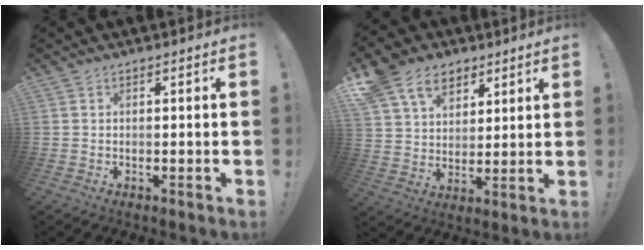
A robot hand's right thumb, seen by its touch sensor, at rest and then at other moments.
{"total": 14.4, "force": [8.0, 10.5, 5.9], "torque": [-0.104, -0.036, 0.157]}